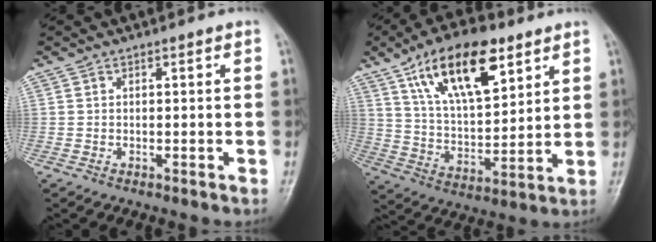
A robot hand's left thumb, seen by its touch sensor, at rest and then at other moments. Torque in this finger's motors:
{"motor_torque": [2.04, 2.03, 1.70, -1.07, 0.44]}